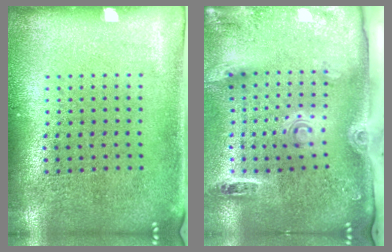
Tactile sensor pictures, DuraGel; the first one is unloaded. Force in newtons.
{"total": 2.9, "press": 2.0, "slide": 2.1}